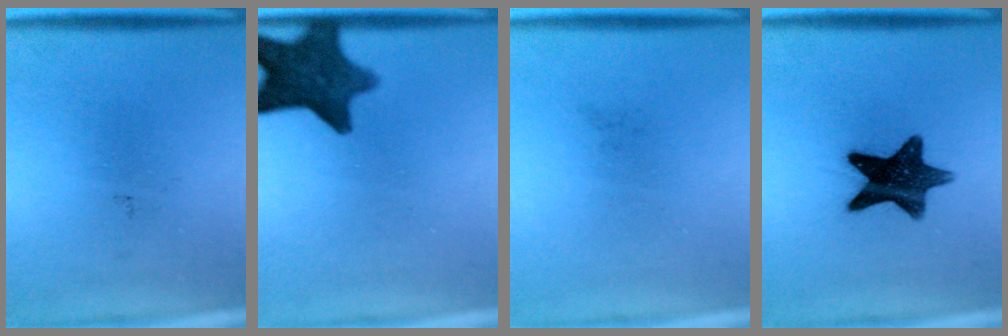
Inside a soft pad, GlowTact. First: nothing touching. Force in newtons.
{"total": 11.2}
{"total": 0.0}
{"total": 12.6}